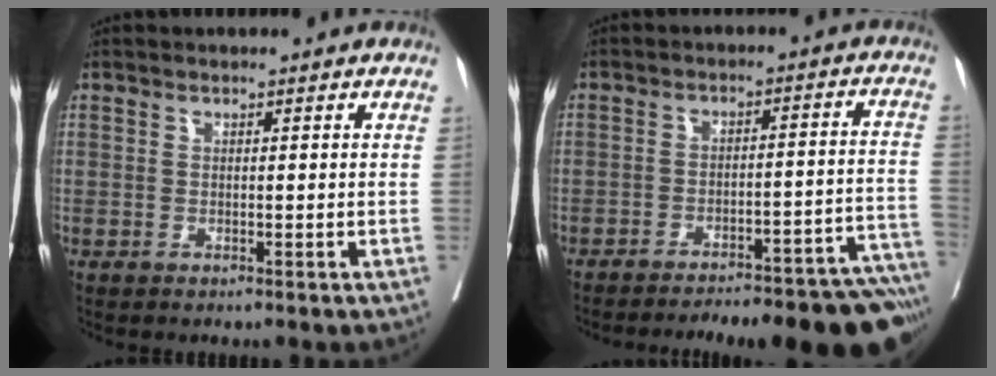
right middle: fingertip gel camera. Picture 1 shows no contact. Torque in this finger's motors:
{"motor_torque": [1.07, -1.07, 0.39, 0.12]}